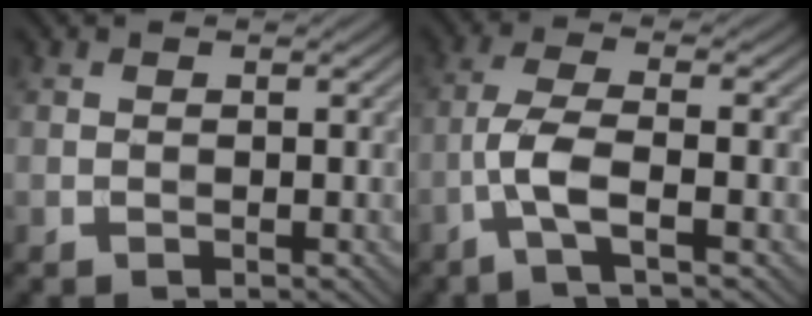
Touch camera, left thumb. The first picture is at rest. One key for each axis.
{"total": 4.9, "fx": -2.1, "fy": 0.8, "fz": 4.4, "tx": -0.094, "ty": 0.008, "tz": -0.056}